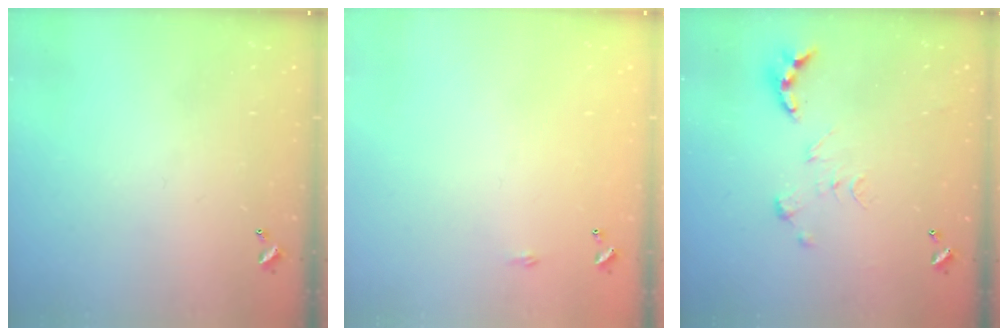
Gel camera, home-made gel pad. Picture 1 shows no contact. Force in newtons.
{"total": 2.2, "press": 2.1, "slide": 0.4}
{"total": 0.0}